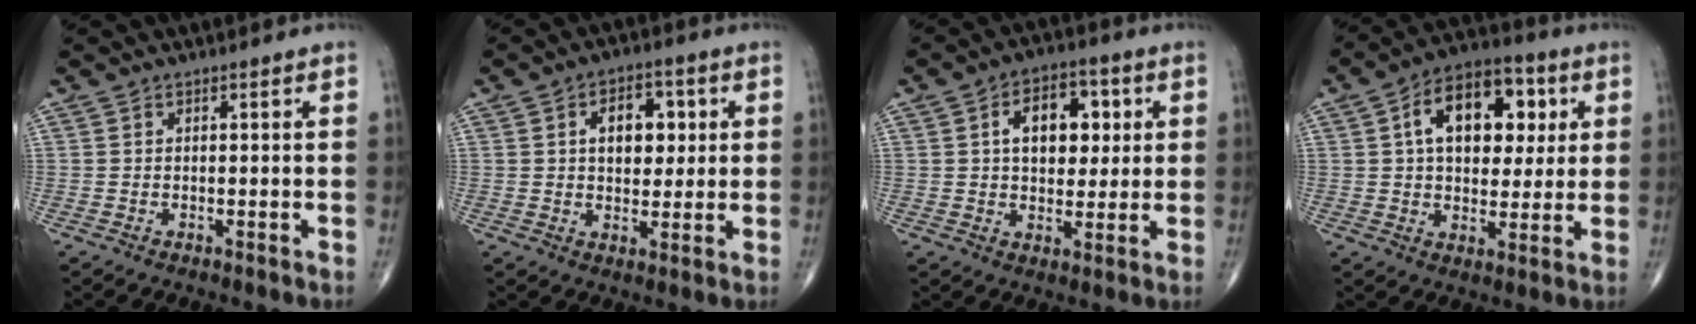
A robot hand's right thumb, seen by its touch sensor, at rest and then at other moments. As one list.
[{"total": 8.9, "force": [2.0, 5.7, 6.5], "torque": [-0.059, 0.001, 0.030]}, {"total": 11.3, "force": [2.6, 7.1, 8.4], "torque": [-0.087, 0.005, 0.039]}, {"total": 16.5, "force": [4.3, 10.3, 12.2], "torque": [-0.148, 0.010, 0.063]}]